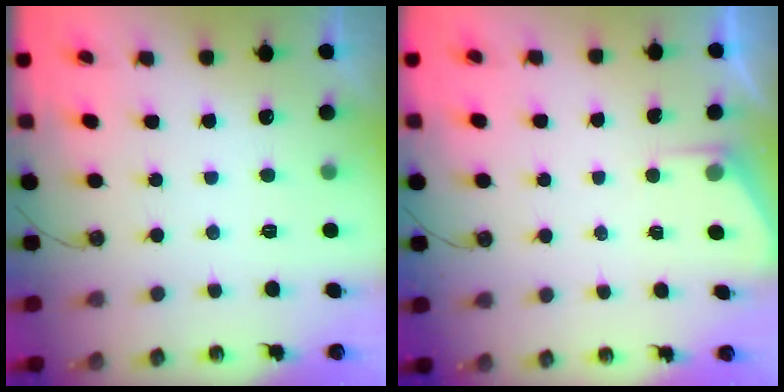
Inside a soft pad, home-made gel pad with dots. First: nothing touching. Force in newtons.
{"total": 2.3, "press": 2.3, "slide": 0.3}